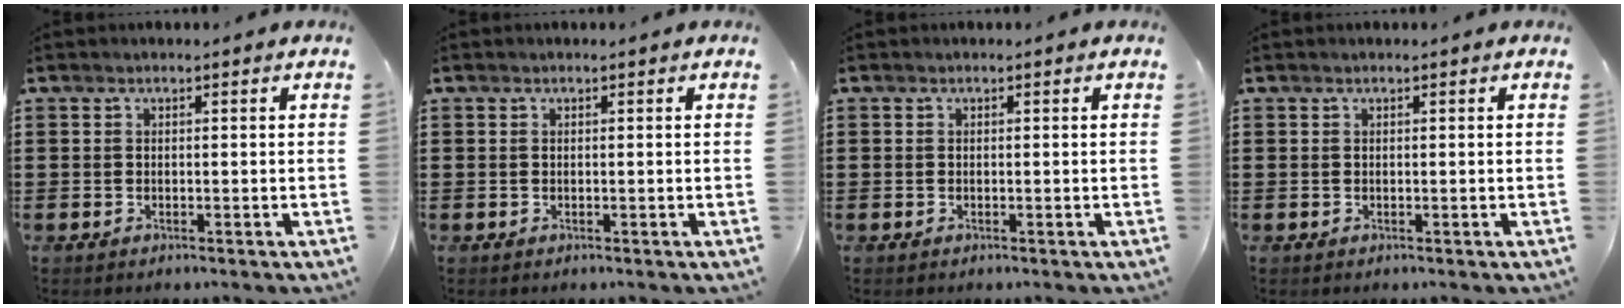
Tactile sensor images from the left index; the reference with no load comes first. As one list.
[{"total": 0.0}, {"total": 0.0}, {"total": 0.0}]